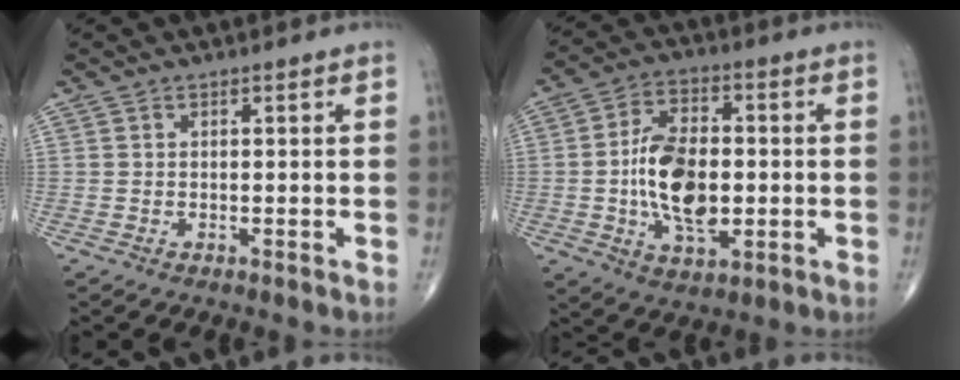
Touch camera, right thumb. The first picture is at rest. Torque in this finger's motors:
{"motor_torque": [2.52, 2.49, 1.65, -0.67, 0.16]}